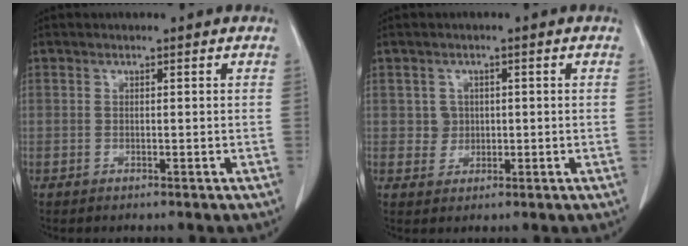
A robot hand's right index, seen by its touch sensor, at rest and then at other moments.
{"total": 2.2, "force": [0.3, 2.2, 0.2], "torque": [0.005, 0.006, 0.010]}